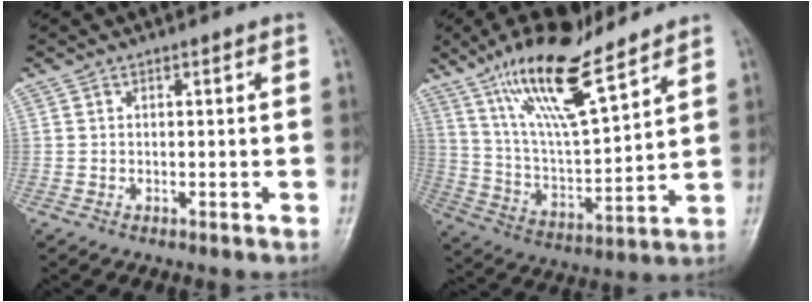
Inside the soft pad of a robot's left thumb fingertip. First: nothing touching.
{"total": 17.6, "force": [12.0, 4.6, 12.0], "torque": [-0.200, -0.055, 0.229]}